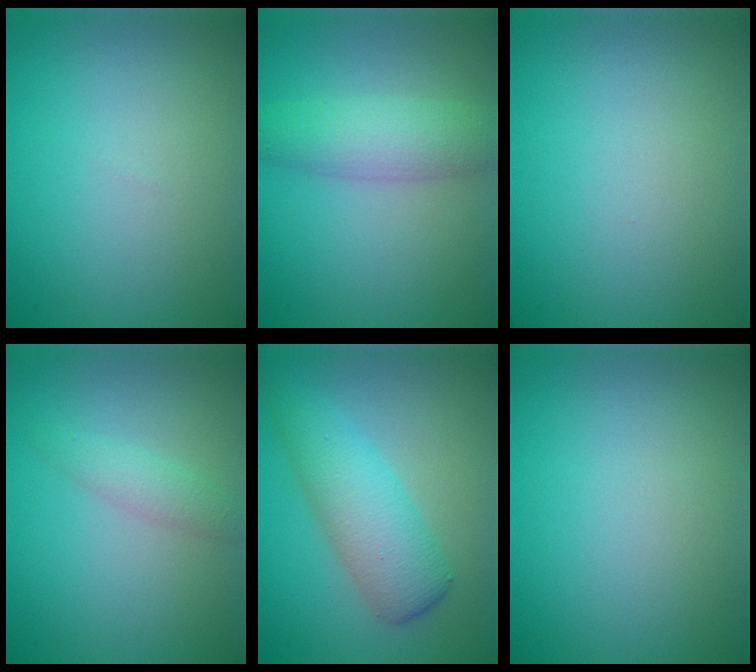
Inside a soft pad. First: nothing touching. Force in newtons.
{"total": 4.3, "press": 4.3, "slide": 0.0}
{"total": 0.0}
{"total": 1.7, "press": 1.7, "slide": 0.1}
{"total": 5.0, "press": 5.0, "slide": 0.2}
{"total": 0.0}